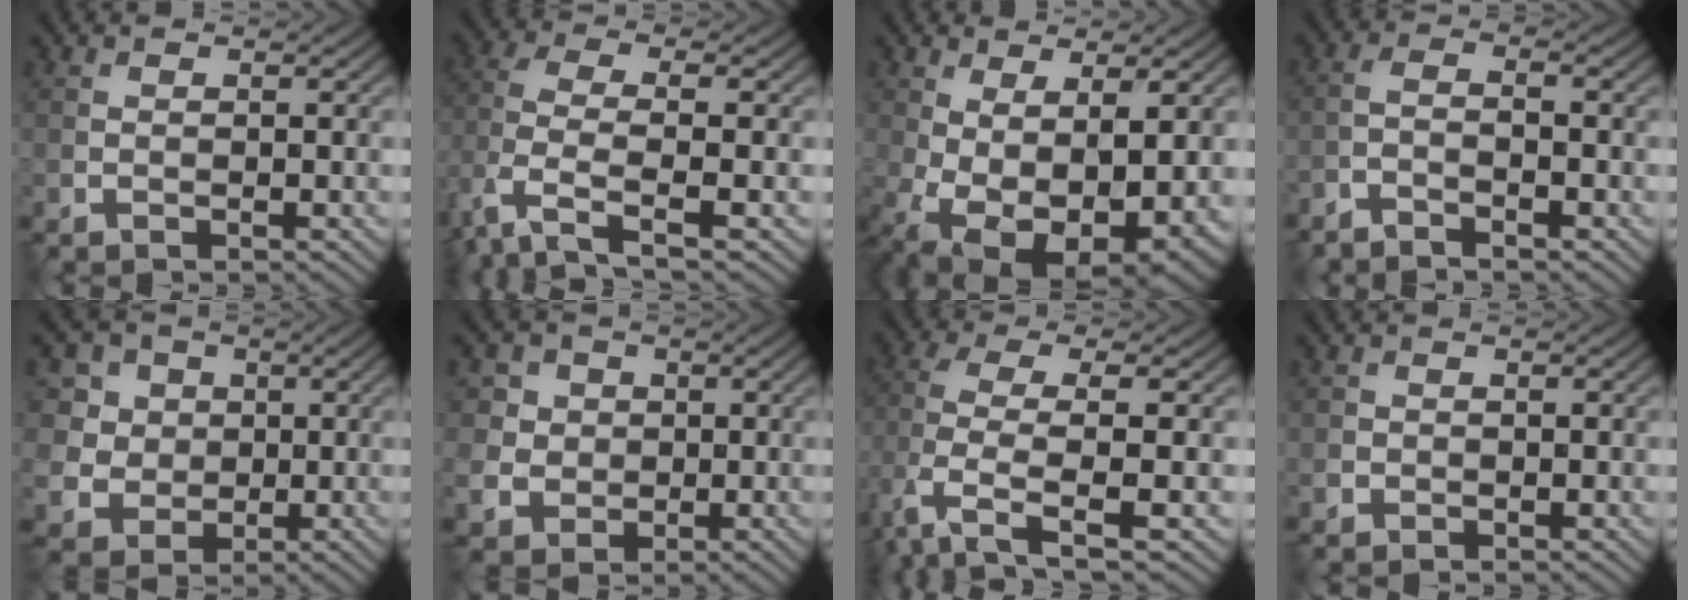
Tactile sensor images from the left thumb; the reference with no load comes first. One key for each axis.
{"total": 6.8, "fx": -3.6, "fy": 2.1, "fz": 5.4, "tx": -0.129, "ty": -0.003, "tz": -0.083}
{"total": 10.7, "fx": -1.4, "fy": 5.7, "fz": 8.9, "tx": -0.180, "ty": -0.041, "tz": 0.011}
{"total": 2.8, "fx": -2.1, "fy": 0.3, "fz": 1.8, "tx": -0.036, "ty": 0.001, "tz": -0.052}
{"total": 8.8, "fx": 2.5, "fy": 7.9, "fz": 2.9, "tx": -0.120, "ty": 0.005, "tz": 0.046}
{"total": 6.1, "fx": 1.1, "fy": 5.8, "fz": 1.6, "tx": -0.068, "ty": 0.003, "tz": 0.018}
{"total": 6.2, "fx": -1.9, "fy": 1.9, "fz": 5.6, "tx": -0.130, "ty": 0.001, "tz": -0.049}
{"total": 1.2, "fx": -0.4, "fy": 1.2, "fz": 0.1, "tx": 0.001, "ty": -0.004, "tz": -0.011}